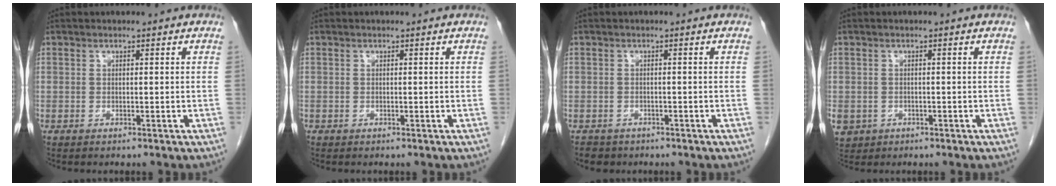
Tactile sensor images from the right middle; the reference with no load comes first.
{"total": 0.0}
{"total": 2.4, "force": [-1.8, 1.6, 0.3], "torque": [-0.011, 0.002, -0.027]}
{"total": 4.9, "force": [-2.2, 4.2, 1.3], "torque": [-0.035, -0.001, -0.030]}